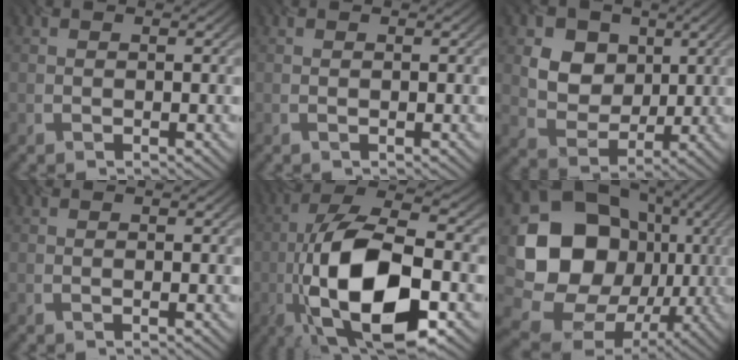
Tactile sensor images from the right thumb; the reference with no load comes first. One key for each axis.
{"total": 0.0}
{"total": 8.0, "fx": 3.0, "fy": 6.7, "fz": 3.2, "tx": -0.113, "ty": -0.008, "tz": 0.064}
{"total": 0.0}
{"total": 16.9, "fx": -4.9, "fy": 7.3, "fz": 14.5, "tx": -0.290, "ty": 0.001, "tz": -0.086}
{"total": 18.3, "fx": 0.4, "fy": 15.6, "fz": 9.6, "tx": -0.195, "ty": -0.040, "tz": 0.025}